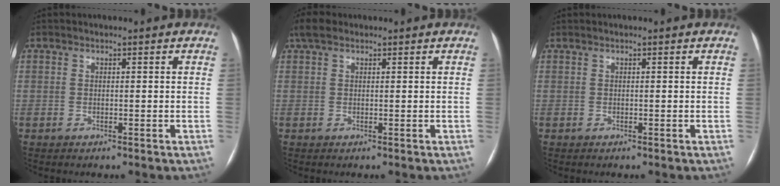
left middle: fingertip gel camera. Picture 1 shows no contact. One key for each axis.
{"total": 2.7, "fx": 1.8, "fy": 1.4, "fz": 1.4, "tx": -0.037, "ty": 0.028, "tz": 0.034}
{"total": 0.0}